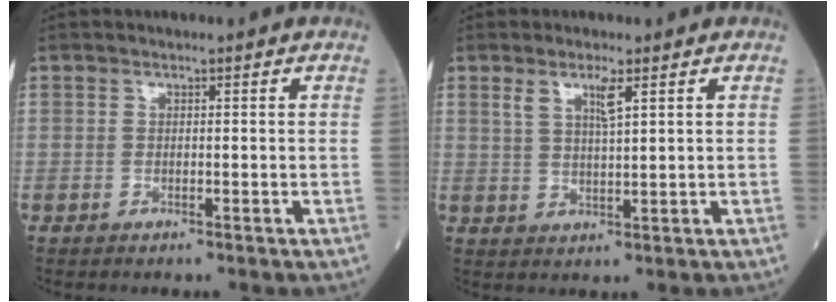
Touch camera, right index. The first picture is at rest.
{"total": 3.6, "force": [1.9, 0.3, 3.1], "torque": [-0.063, 0.000, 0.036]}